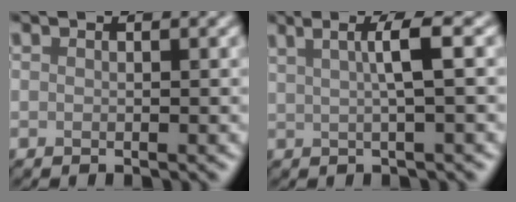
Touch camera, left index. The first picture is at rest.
{"total": 3.5, "force": [0.9, 0.7, 3.3], "torque": [-0.048, 0.006, 0.014]}